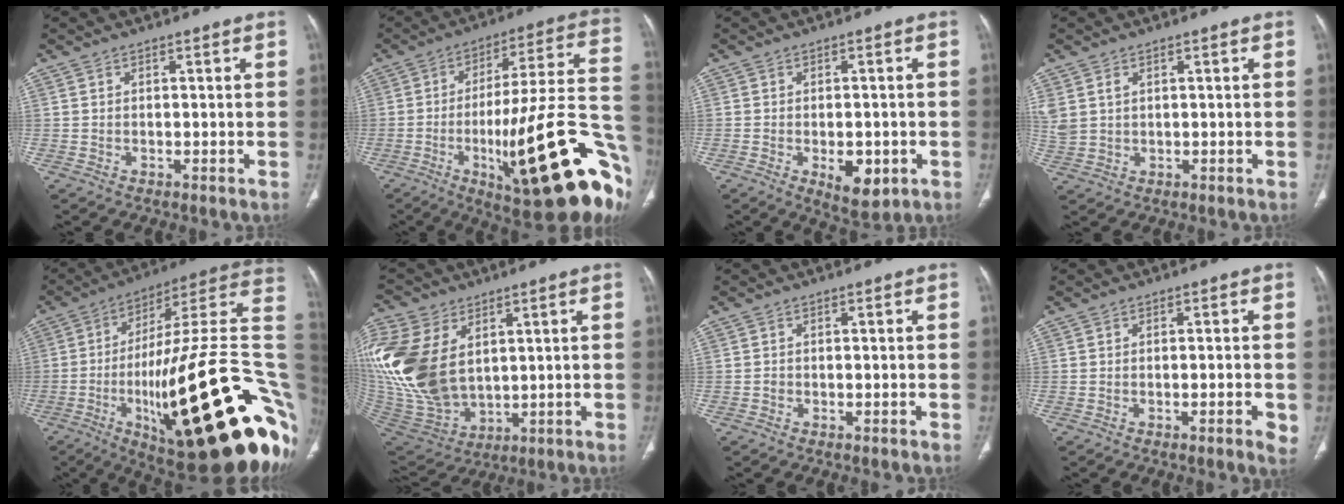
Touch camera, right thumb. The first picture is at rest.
{"total": 32.4, "force": [-11.0, 7.4, 29.6], "torque": [-0.354, 0.043, -0.155]}
{"total": 7.0, "force": [-2.3, 3.6, 5.6], "torque": [-0.066, 0.002, -0.021]}
{"total": 4.2, "force": [1.6, 3.0, 2.5], "torque": [-0.064, 0.005, 0.041]}
{"total": 40.7, "force": [-9.3, 10.0, 38.3], "torque": [-0.460, 0.062, -0.144]}
{"total": 23.7, "force": [5.2, 15.8, 16.9], "torque": [-0.388, -0.018, 0.120]}
{"total": 0.6, "force": [-0.5, 0.3, 0.4], "torque": [-0.002, 0.003, -0.008]}
{"total": 3.5, "force": [-1.1, 0.6, 3.3], "torque": [-0.041, -0.004, -0.013]}